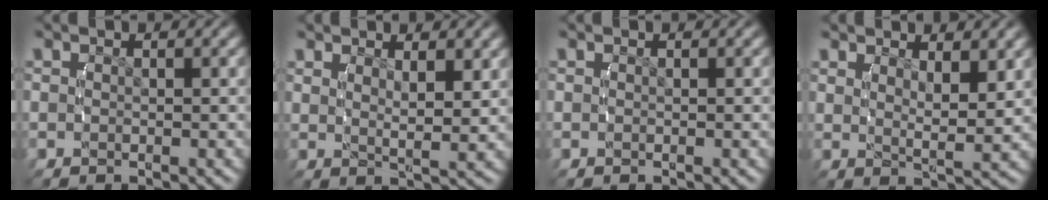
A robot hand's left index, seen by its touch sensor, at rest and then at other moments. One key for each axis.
{"total": 2.8, "fx": 1.9, "fy": 0.0, "fz": 2.1, "tx": -0.029, "ty": -0.008, "tz": 0.037}
{"total": 0.0}
{"total": 3.0, "fx": 2.2, "fy": 0.0, "fz": 2.0, "tx": -0.027, "ty": -0.010, "tz": 0.041}